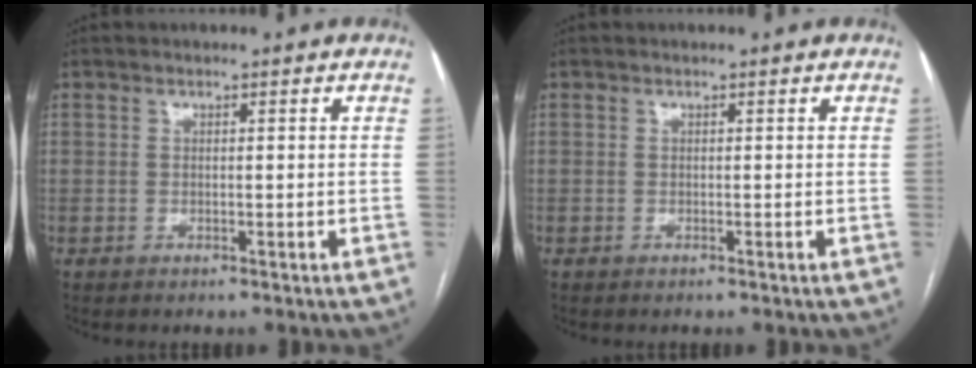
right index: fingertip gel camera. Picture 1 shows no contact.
{"total": 0.0}